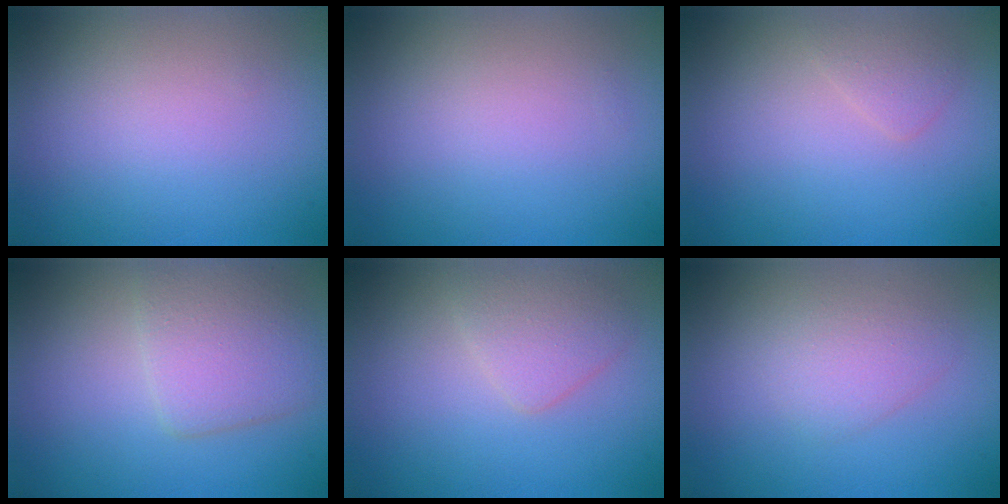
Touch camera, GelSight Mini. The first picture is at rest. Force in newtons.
{"total": 0.0}
{"total": 1.1, "press": 1.1, "slide": 0.0}
{"total": 4.1, "press": 4.1, "slide": 0.1}
{"total": 2.2, "press": 2.2, "slide": 0.2}
{"total": 2.0, "press": 2.0, "slide": 0.1}